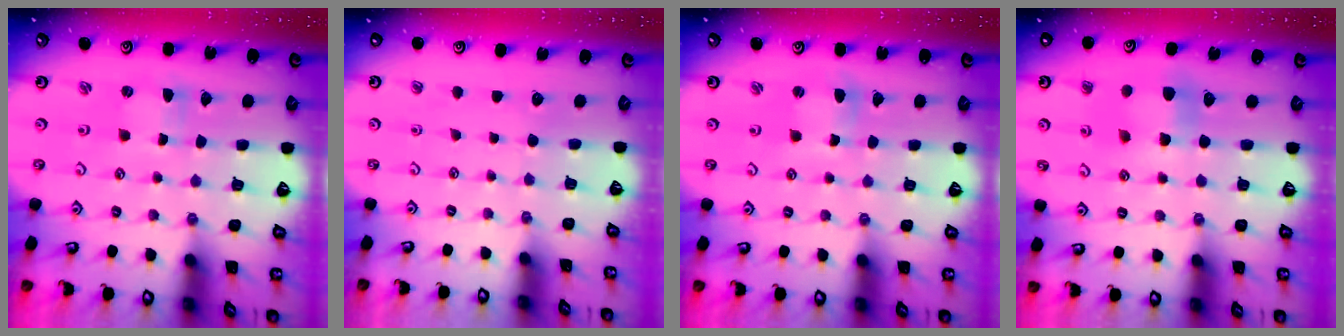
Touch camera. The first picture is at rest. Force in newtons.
{"total": 0.0}
{"total": 3.1, "press": 3.1, "slide": 0.3}
{"total": 6.4, "press": 6.4, "slide": 0.4}